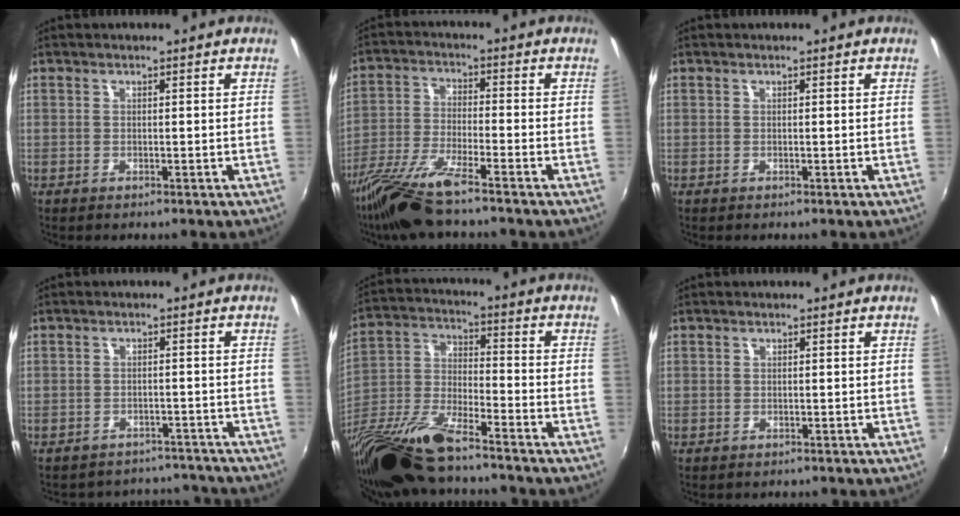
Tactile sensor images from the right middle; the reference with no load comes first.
{"total": 11.5, "force": [-9.3, 0.5, 6.8], "torque": [-0.147, -0.028, -0.177]}
{"total": 0.0}
{"total": 8.6, "force": [-7.2, 4.6, 0.8], "torque": [-0.014, 0.038, -0.083]}
{"total": 18.7, "force": [-14.2, 3.9, 11.4], "torque": [-0.244, -0.041, -0.276]}
{"total": 1.1, "force": [-0.2, 1.1, 0.0], "torque": [0.000, 0.003, 0.001]}